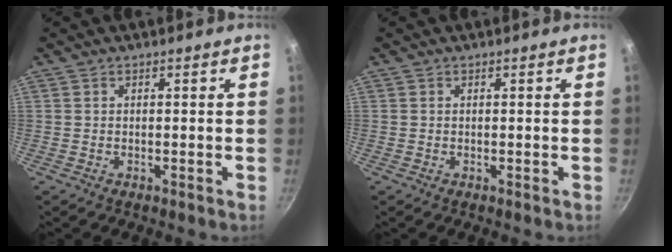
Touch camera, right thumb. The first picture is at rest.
{"total": 0.0}